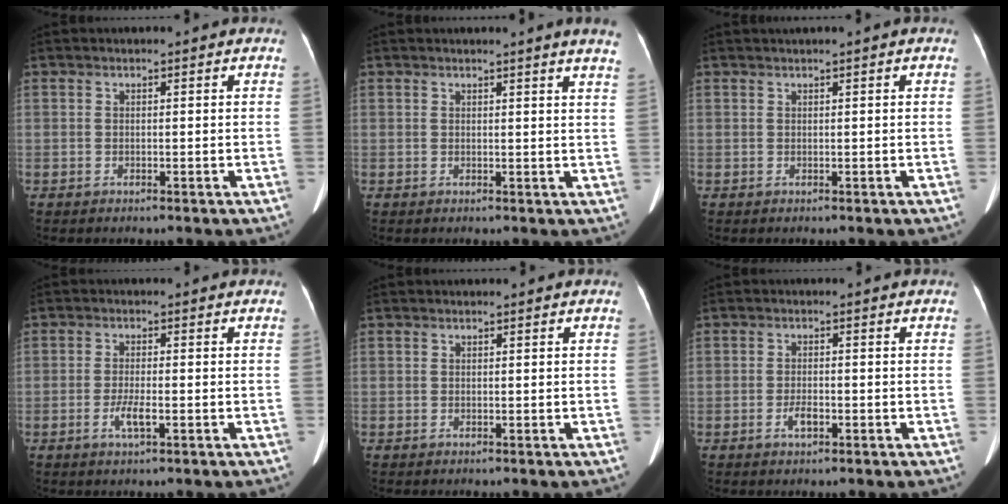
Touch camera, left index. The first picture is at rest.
{"total": 4.7, "force": [4.0, -0.8, 2.3], "torque": [-0.026, -0.015, 0.026]}
{"total": 0.7, "force": [0.3, -0.2, 0.6], "torque": [-0.016, 0.008, 0.012]}
{"total": 2.9, "force": [-1.2, 0.5, 2.6], "torque": [-0.056, -0.002, -0.021]}
{"total": 0.0}
{"total": 2.2, "force": [-1.1, 0.8, 1.7], "torque": [-0.034, 0.001, -0.018]}